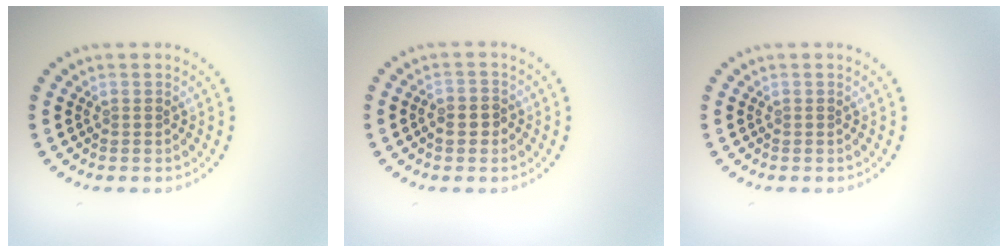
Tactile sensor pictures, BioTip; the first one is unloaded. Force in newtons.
{"total": 1.5, "press": 1.5, "slide": 0.4}
{"total": 0.0}